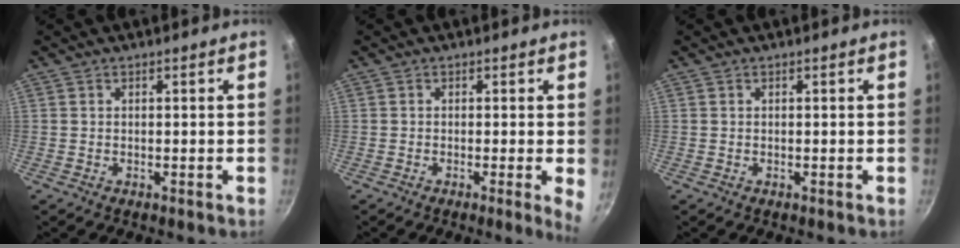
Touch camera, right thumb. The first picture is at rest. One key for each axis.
{"total": 3.4, "fx": -0.3, "fy": 0.3, "fz": 3.4, "tx": -0.041, "ty": -0.008, "tz": -0.009}
{"total": 0.0}